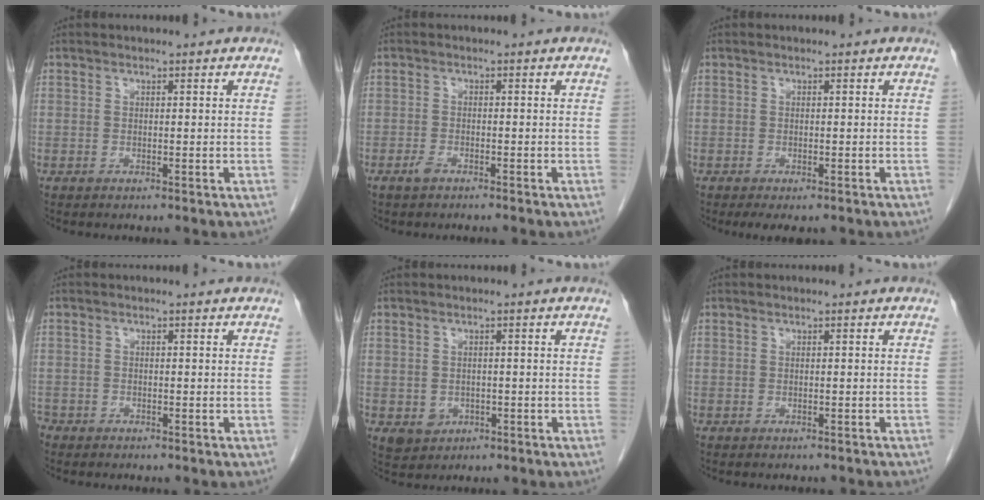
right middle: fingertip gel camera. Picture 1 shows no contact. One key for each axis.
{"total": 1.4, "fx": -1.2, "fy": 0.1, "fz": 0.8, "tx": -0.022, "ty": -0.001, "tz": -0.023}
{"total": 3.1, "fx": -2.2, "fy": 1.2, "fz": 1.9, "tx": -0.026, "ty": -0.007, "tz": -0.028}
{"total": 2.6, "fx": -2.1, "fy": 1.3, "fz": 0.5, "tx": -0.008, "ty": -0.001, "tz": -0.034}
{"total": 3.1, "fx": -0.9, "fy": 2.8, "fz": 1.1, "tx": -0.020, "ty": 0.000, "tz": -0.003}
{"total": 5.3, "fx": -4.6, "fy": 1.4, "fz": 2.0, "tx": -0.025, "ty": -0.007, "tz": -0.050}